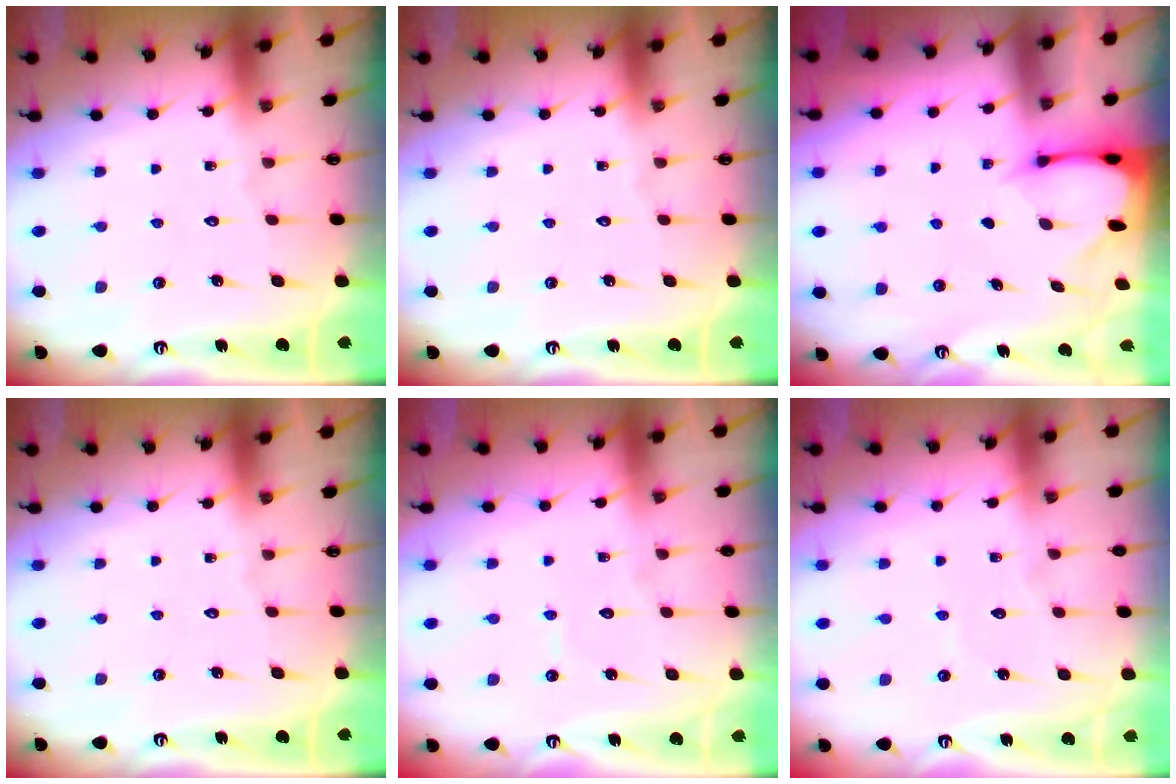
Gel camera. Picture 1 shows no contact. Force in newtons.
{"total": 0.0}
{"total": 2.4, "press": 2.4, "slide": 0.3}
{"total": 0.0}
{"total": 3.6, "press": 3.6, "slide": 0.3}
{"total": 2.5, "press": 2.5, "slide": 0.2}